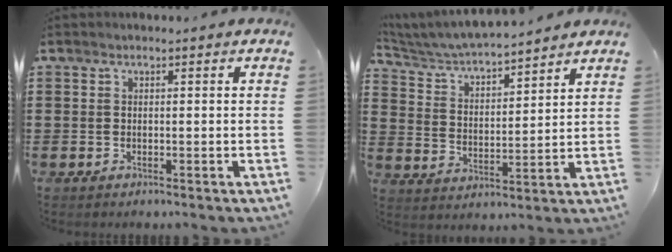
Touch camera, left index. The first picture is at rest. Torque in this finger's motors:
{"motor_torque": [1.07, -1.07, 0.07, 0.04]}